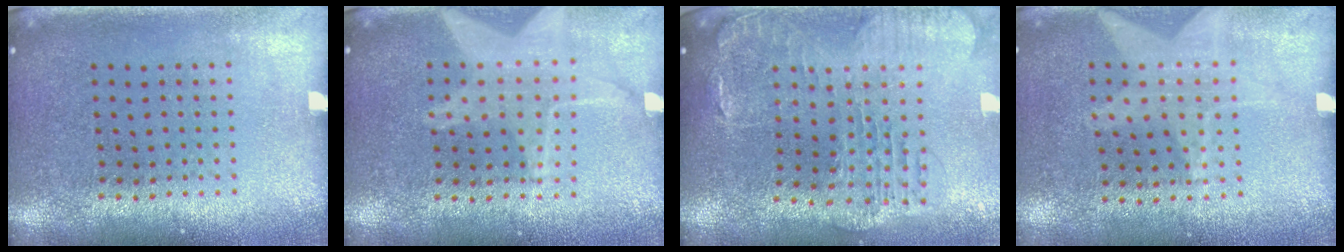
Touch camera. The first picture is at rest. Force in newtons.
{"total": 1.6, "press": 1.6, "slide": 0.2}
{"total": 1.7, "press": 1.6, "slide": 0.6}
{"total": 1.1, "press": 1.0, "slide": 0.5}